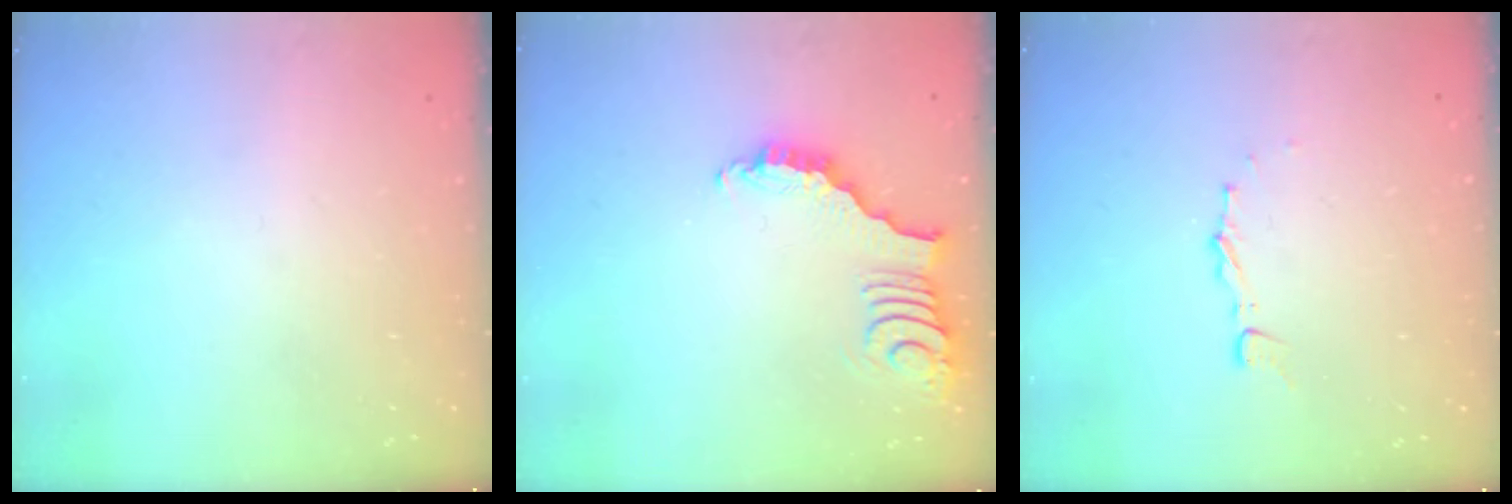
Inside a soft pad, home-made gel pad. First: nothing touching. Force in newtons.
{"total": 3.1, "press": 3.1, "slide": 0.5}
{"total": 3.2, "press": 3.2, "slide": 0.4}